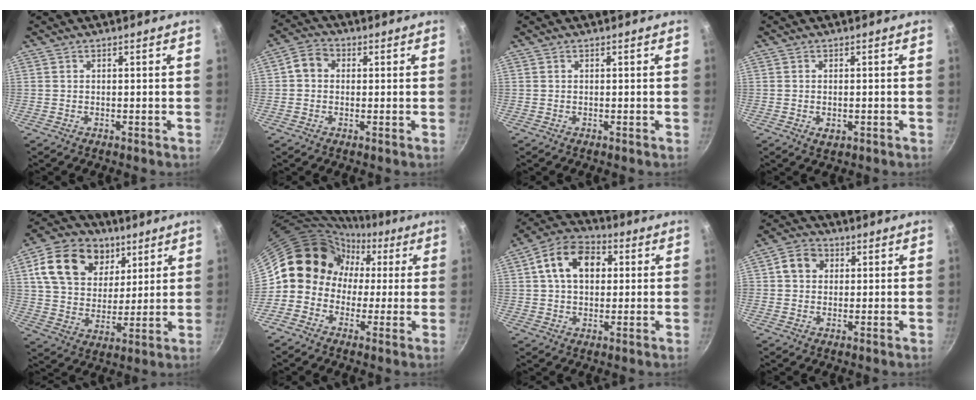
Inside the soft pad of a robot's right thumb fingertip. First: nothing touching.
{"total": 4.7, "force": [0.5, 4.0, 2.4], "torque": [-0.030, 0.010, -0.006]}
{"total": 0.0}
{"total": 2.2, "force": [-0.6, 1.4, 1.6], "torque": [-0.026, -0.004, -0.008]}
{"total": 18.5, "force": [7.8, 13.5, 10.0], "torque": [-0.154, -0.017, 0.130]}
{"total": 11.6, "force": [0.7, 10.7, 4.4], "torque": [-0.023, 0.037, -0.013]}
{"total": 12.4, "force": [2.8, 8.7, 8.4], "torque": [-0.113, 0.019, 0.028]}
{"total": 5.5, "force": [1.3, 4.7, 2.6], "torque": [-0.022, 0.007, 0.010]}